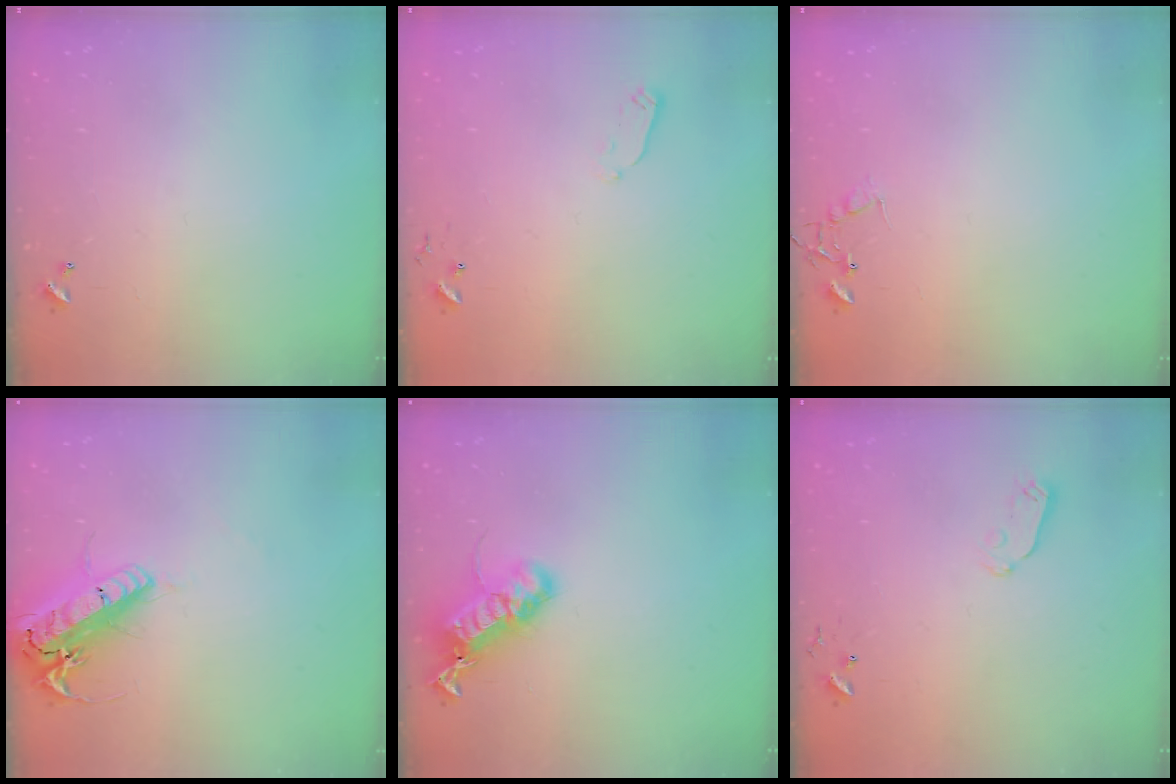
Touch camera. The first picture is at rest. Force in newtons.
{"total": 2.9, "press": 2.9, "slide": 0.4}
{"total": 7.5, "press": 7.5, "slide": 0.4}
{"total": 20.0, "press": 19.6, "slide": 4.1}
{"total": 19.9, "press": 19.9, "slide": 0.3}
{"total": 4.9, "press": 4.9, "slide": 0.3}